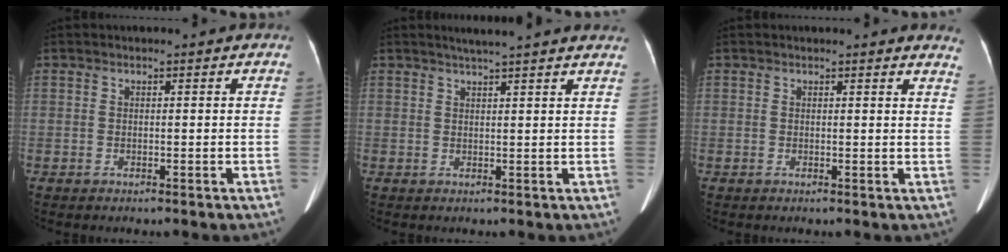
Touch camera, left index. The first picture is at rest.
{"total": 8.9, "force": [7.8, -0.3, 4.4], "torque": [-0.062, 0.024, 0.085]}
{"total": 5.5, "force": [5.3, 0.3, 1.3], "torque": [-0.003, -0.019, 0.027]}